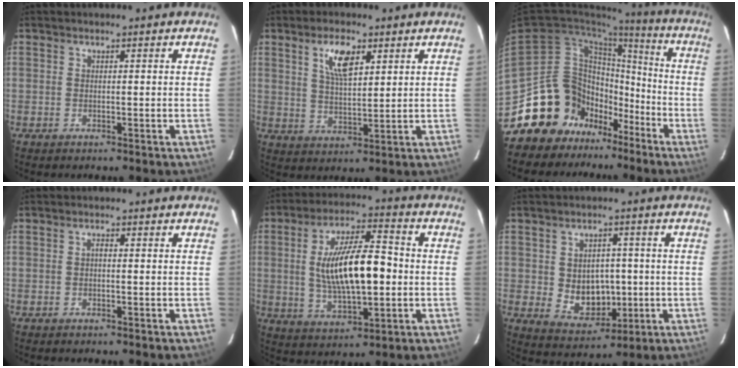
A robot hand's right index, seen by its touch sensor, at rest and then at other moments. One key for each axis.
{"total": 7.1, "fx": 3.5, "fy": 2.8, "fz": 5.5, "tx": -0.098, "ty": 0.007, "tz": 0.068}
{"total": 17.9, "fx": -11.6, "fy": 13.1, "fz": 3.6, "tx": -0.094, "ty": 0.060, "tz": -0.189}
{"total": 0.7, "fx": -0.2, "fy": 0.3, "fz": 0.6, "tx": -0.011, "ty": 0.006, "tz": -0.004}
{"total": 15.5, "fx": -0.1, "fy": 5.6, "fz": 14.5, "tx": -0.263, "ty": 0.007, "tz": 0.005}
{"total": 8.5, "fx": -0.5, "fy": 7.0, "fz": 4.8, "tx": -0.095, "ty": 0.001, "tz": 0.014}